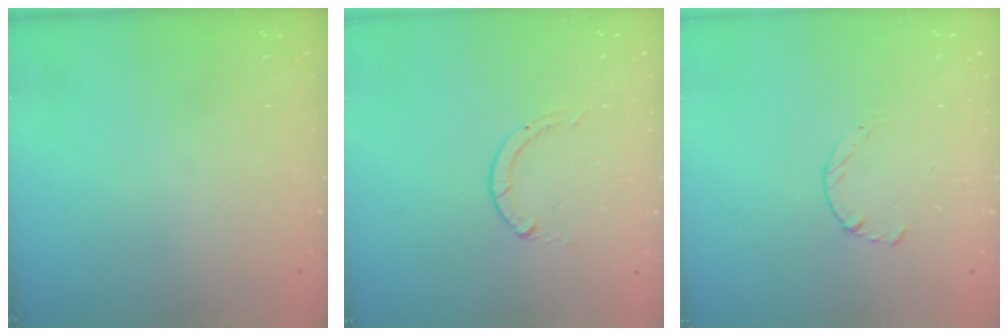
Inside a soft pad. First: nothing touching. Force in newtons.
{"total": 0.0}
{"total": 1.8, "press": 1.7, "slide": 0.3}